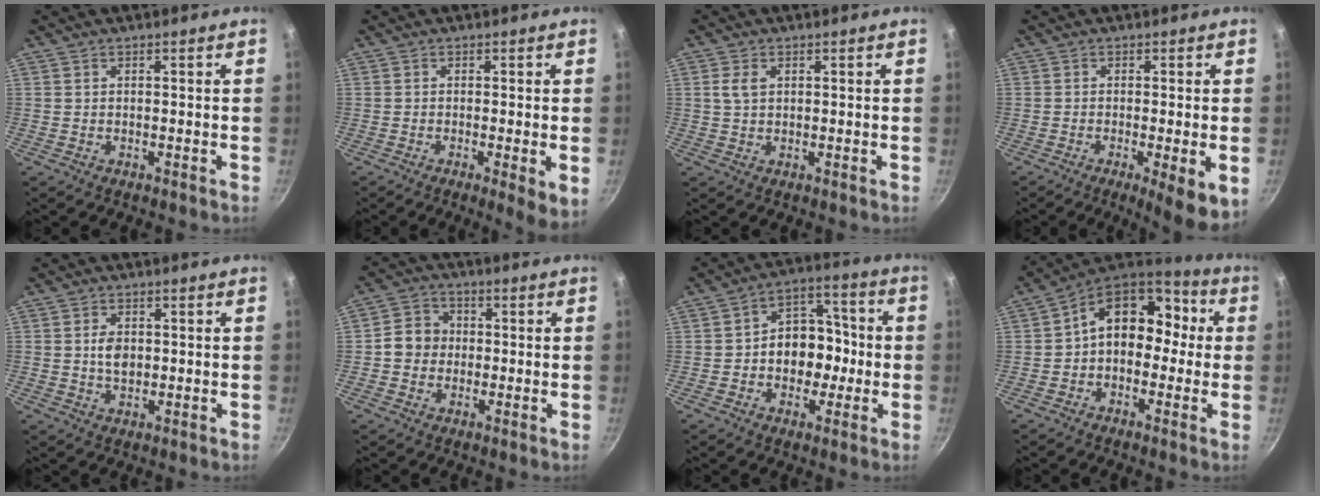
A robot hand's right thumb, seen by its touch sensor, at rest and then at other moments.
{"total": 4.6, "force": [-1.0, 0.8, 4.4], "torque": [-0.076, -0.015, -0.020]}
{"total": 2.8, "force": [0.8, 1.8, 2.0], "torque": [-0.041, 0.003, 0.018]}
{"total": 7.6, "force": [-2.6, 1.4, 7.0], "torque": [-0.104, -0.017, -0.041]}
{"total": 3.9, "force": [0.2, 2.7, 2.8], "torque": [-0.041, 0.000, 0.006]}
{"total": 6.5, "force": [-0.4, 5.9, 2.9], "torque": [-0.029, 0.019, -0.018]}
{"total": 9.4, "force": [-1.1, 7.1, 6.0], "torque": [-0.041, 0.035, -0.027]}
{"total": 15.0, "force": [0.6, 10.5, 10.8], "torque": [-0.107, 0.053, -0.009]}